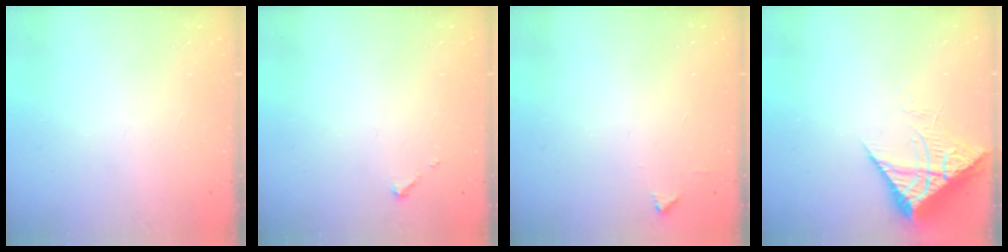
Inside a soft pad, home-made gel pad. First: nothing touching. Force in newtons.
{"total": 2.6, "press": 2.6, "slide": 0.3}
{"total": 2.1, "press": 2.1, "slide": 0.3}
{"total": 7.2, "press": 7.1, "slide": 0.9}